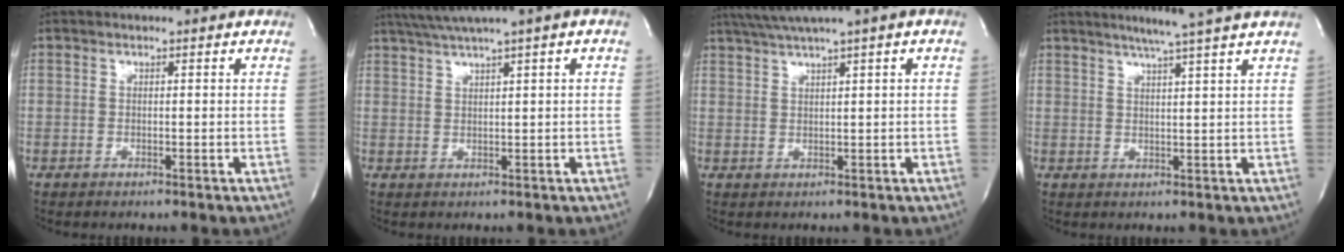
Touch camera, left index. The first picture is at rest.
{"total": 5.9, "force": [3.9, -0.9, 4.4], "torque": [-0.081, 0.023, 0.070]}
{"total": 5.9, "force": [3.9, -0.9, 4.3], "torque": [-0.081, 0.023, 0.070]}
{"total": 7.4, "force": [5.8, -1.7, 4.2], "torque": [-0.061, 0.001, 0.075]}